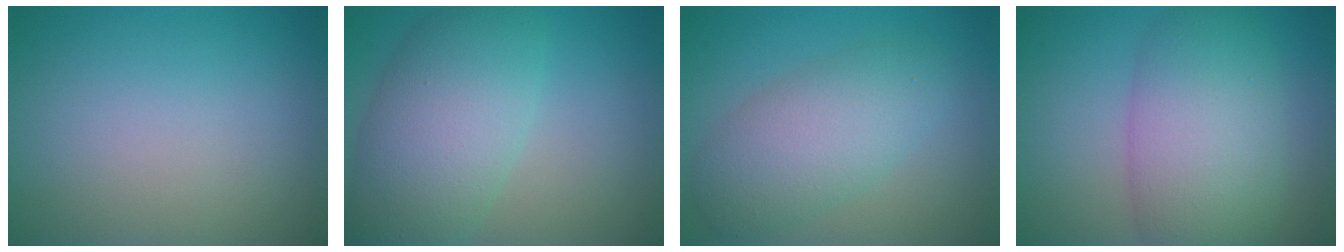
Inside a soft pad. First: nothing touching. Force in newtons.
{"total": 7.8, "press": 7.8, "slide": 0.1}
{"total": 5.4, "press": 5.4, "slide": 0.1}
{"total": 7.5, "press": 7.4, "slide": 0.2}